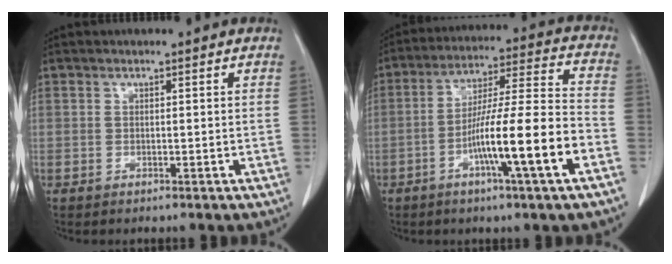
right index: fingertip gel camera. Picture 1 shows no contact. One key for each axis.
{"total": 15.0, "fx": -5.7, "fy": -0.3, "fz": 13.9, "tx": -0.241, "ty": 0.002, "tz": -0.097}